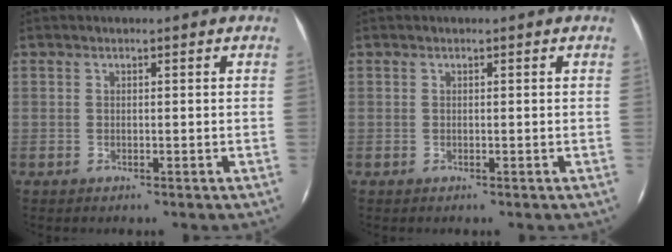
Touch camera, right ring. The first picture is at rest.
{"total": 0.0}